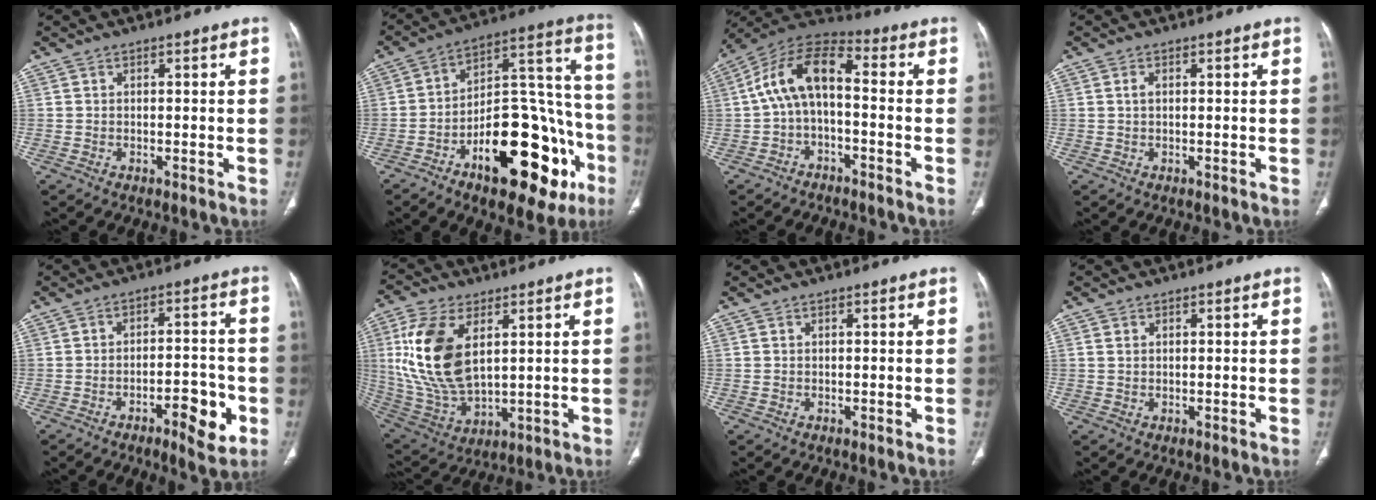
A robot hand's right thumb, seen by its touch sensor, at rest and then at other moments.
{"total": 28.3, "force": [-12.0, 12.7, 22.3], "torque": [-0.270, 0.083, -0.163]}
{"total": 10.8, "force": [-1.0, 5.5, 9.3], "torque": [-0.170, 0.048, -0.030]}
{"total": 0.9, "force": [0.1, 0.6, 0.8], "torque": [-0.011, 0.004, 0.002]}
{"total": 8.8, "force": [-3.8, 3.3, 7.2], "torque": [-0.090, 0.025, -0.053]}
{"total": 17.6, "force": [4.6, 9.7, 14.0], "torque": [-0.282, -0.018, 0.100]}
{"total": 0.0}
{"total": 1.0, "force": [0.3, 0.8, 0.5], "torque": [-0.009, 0.000, 0.008]}